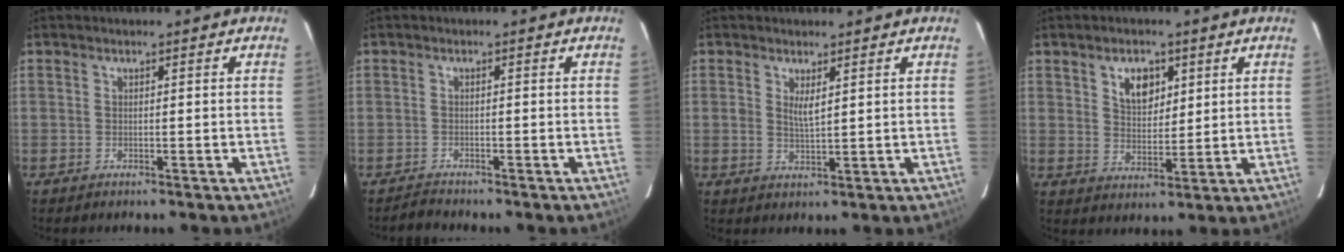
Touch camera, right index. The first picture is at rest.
{"total": 1.8, "force": [-1.6, 0.6, -0.3], "torque": [-0.002, 0.003, -0.033]}
{"total": 2.7, "force": [1.2, 0.8, 2.3], "torque": [-0.040, -0.003, 0.021]}
{"total": 6.4, "force": [3.0, 4.0, 4.0], "torque": [-0.060, 0.005, 0.057]}